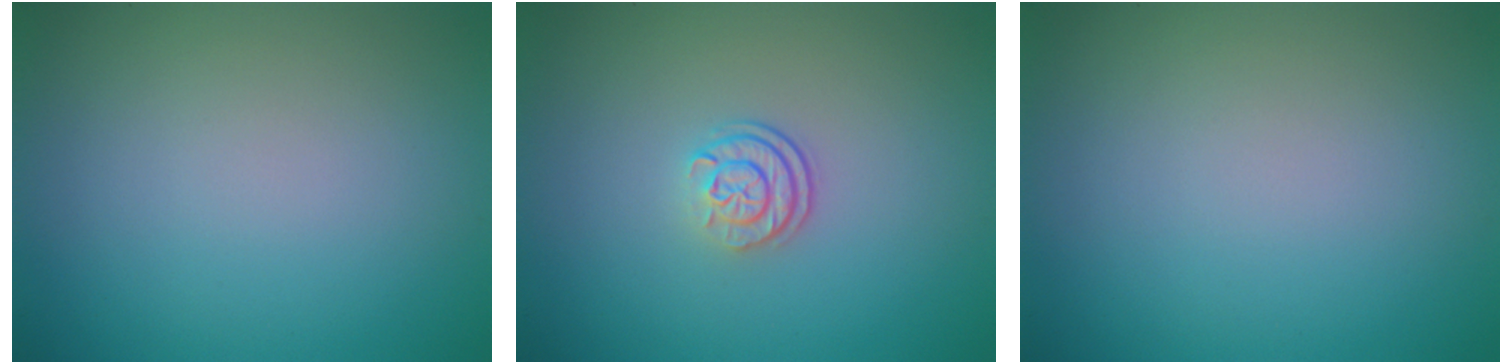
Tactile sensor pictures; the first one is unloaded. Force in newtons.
{"total": 2.4, "press": 1.7, "slide": 1.7}
{"total": 0.0}